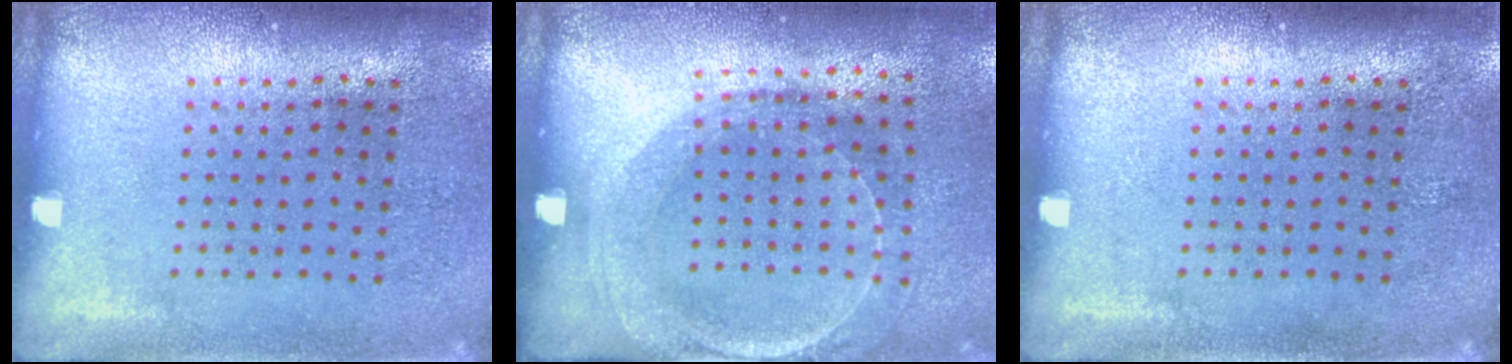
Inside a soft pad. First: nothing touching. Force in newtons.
{"total": 1.5, "press": 1.5, "slide": 0.4}
{"total": 0.0}